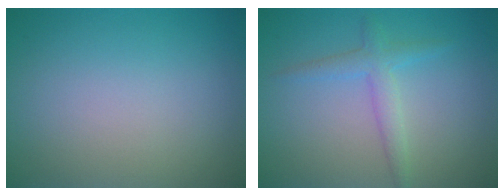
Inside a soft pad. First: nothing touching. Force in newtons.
{"total": 2.2, "press": 2.2, "slide": 0.1}